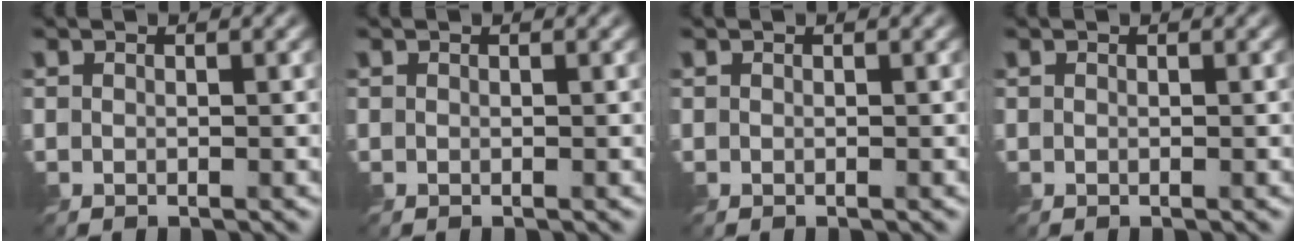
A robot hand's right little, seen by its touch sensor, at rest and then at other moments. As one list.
[{"total": 0.0}, {"total": 0.0}, {"total": 0.0}]